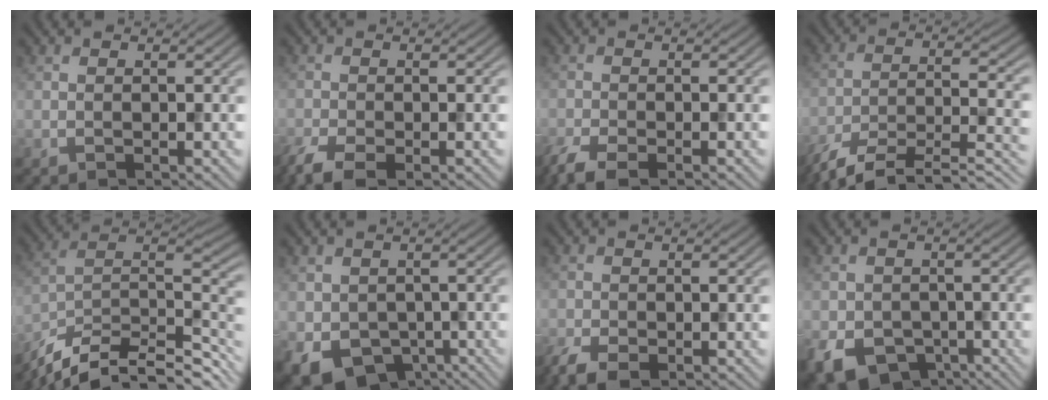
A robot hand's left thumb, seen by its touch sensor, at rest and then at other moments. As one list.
[{"total": 4.6, "force": [-3.2, 1.8, 2.7], "torque": [-0.060, -0.018, -0.067]}, {"total": 4.0, "force": [-3.1, 1.0, 2.3], "torque": [-0.048, -0.014, -0.065]}, {"total": 11.4, "force": [-9.2, 2.7, 6.3], "torque": [-0.122, -0.011, -0.151]}, {"total": 12.5, "force": [-9.0, 3.8, 7.7], "torque": [-0.154, 0.007, -0.167]}, {"total": 7.6, "force": [-2.6, 6.0, 3.8], "torque": [-0.087, -0.038, -0.037]}, {"total": 4.2, "force": [-2.9, 1.9, 2.3], "torque": [-0.052, -0.017, -0.058]}, {"total": 7.6, "force": [-3.6, 5.9, 3.2], "torque": [-0.078, -0.035, -0.061]}]